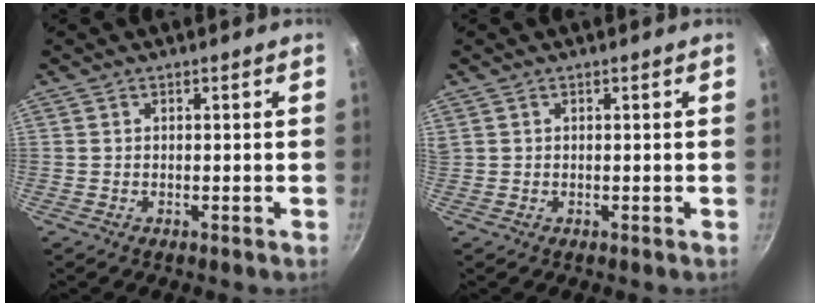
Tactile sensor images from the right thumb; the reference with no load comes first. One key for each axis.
{"total": 0.0}